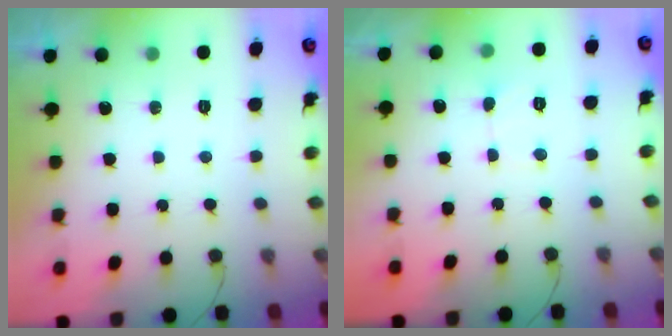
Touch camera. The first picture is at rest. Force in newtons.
{"total": 1.9, "press": 1.9, "slide": 0.2}